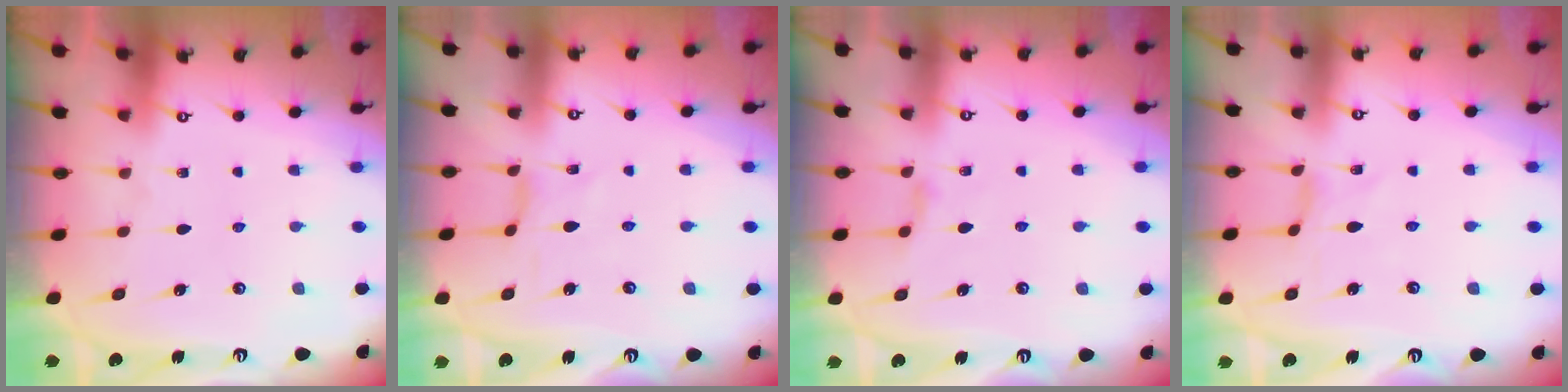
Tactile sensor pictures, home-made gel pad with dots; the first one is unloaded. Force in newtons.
{"total": 1.6, "press": 1.6, "slide": 0.1}
{"total": 2.4, "press": 2.4, "slide": 0.4}
{"total": 0.0}